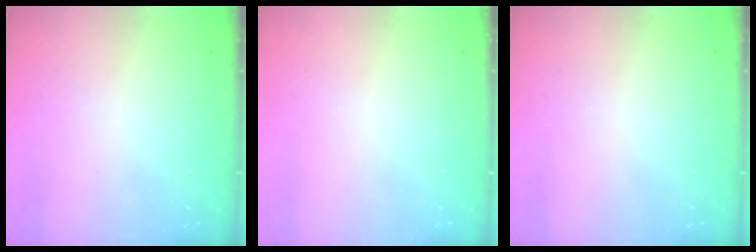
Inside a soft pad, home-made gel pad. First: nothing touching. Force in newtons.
{"total": 0.0}
{"total": 0.0}